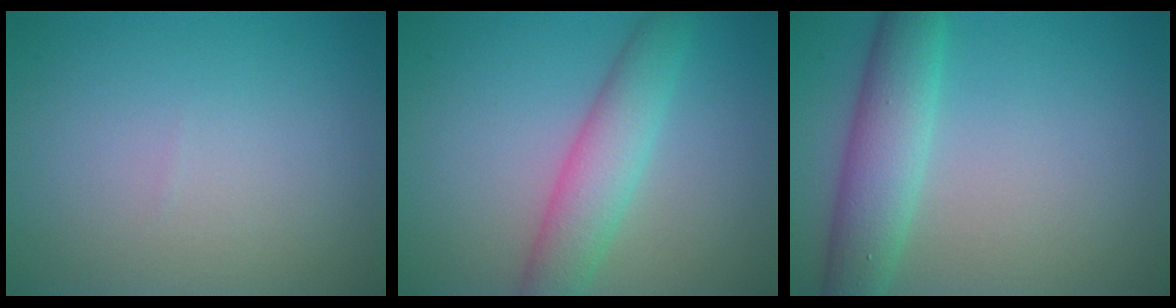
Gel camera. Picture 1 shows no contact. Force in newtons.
{"total": 4.5, "press": 4.5, "slide": 0.1}
{"total": 5.0, "press": 5.0, "slide": 0.3}